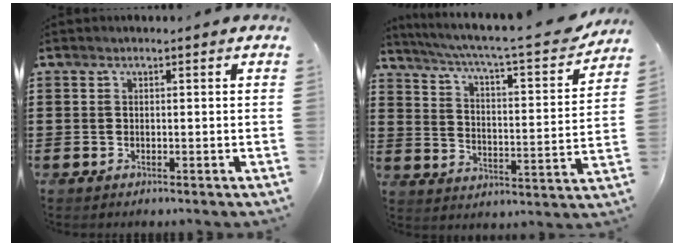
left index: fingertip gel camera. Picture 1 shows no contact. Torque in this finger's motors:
{"motor_torque": [1.09, -1.04, 0.11, 0.00]}